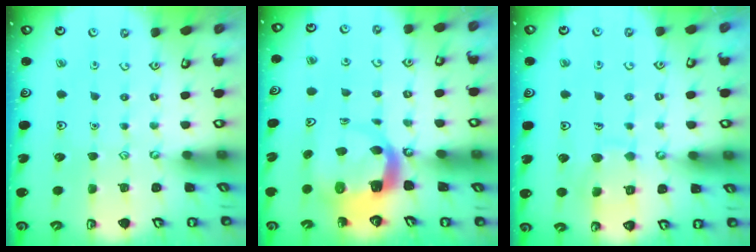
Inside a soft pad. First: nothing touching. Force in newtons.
{"total": 5.3, "press": 5.3, "slide": 0.8}
{"total": 8.3, "press": 8.3, "slide": 0.8}